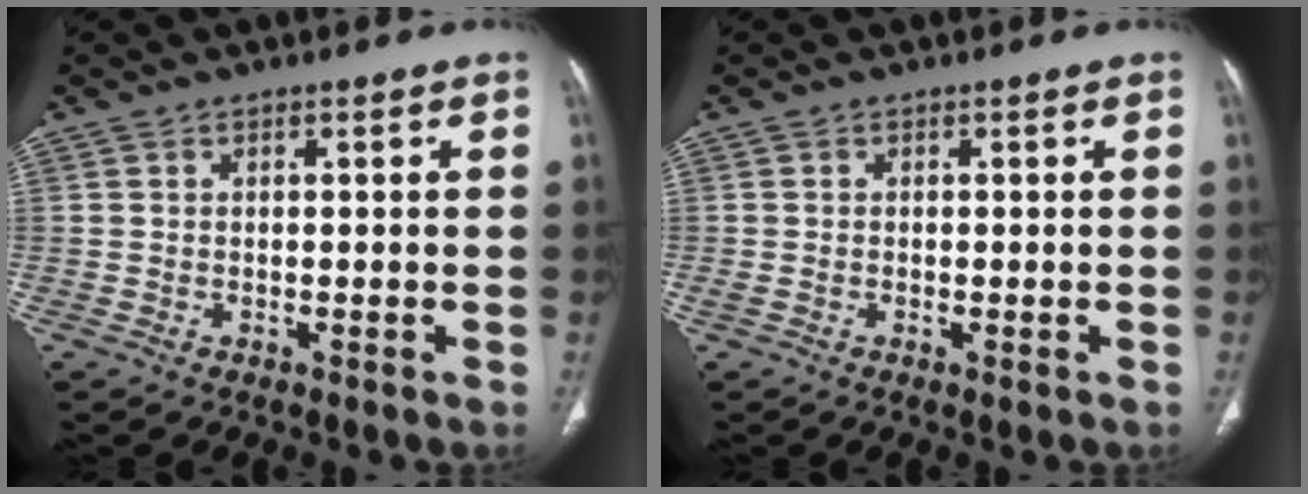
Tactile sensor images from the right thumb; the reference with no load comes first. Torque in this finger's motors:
{"motor_torque": [1.07, 0.21, 0.43, -0.85, 0.03]}